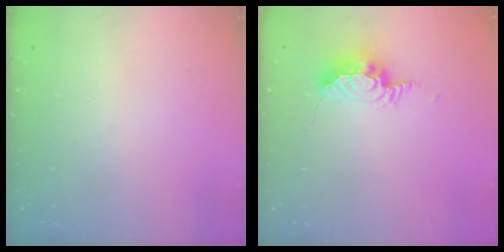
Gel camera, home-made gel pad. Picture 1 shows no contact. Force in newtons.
{"total": 15.3, "press": 10.5, "slide": 11.1}